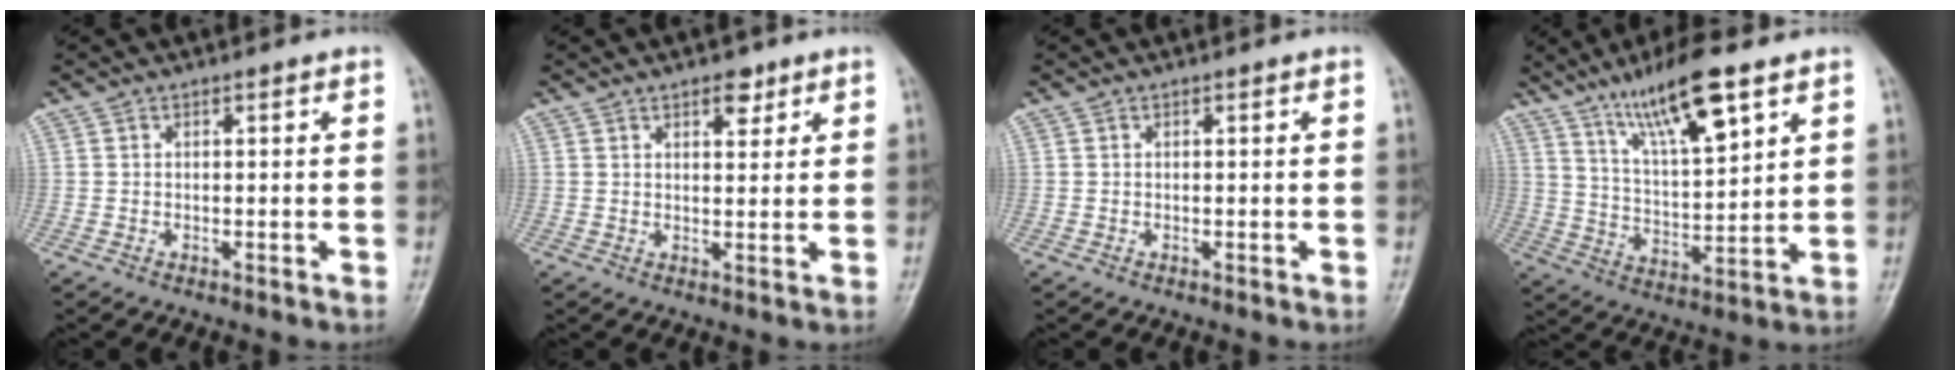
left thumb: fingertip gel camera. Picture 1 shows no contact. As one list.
[{"total": 3.6, "force": [2.2, 1.8, 2.2], "torque": [-0.014, -0.011, 0.031]}, {"total": 0.0}, {"total": 14.0, "force": [8.7, 3.2, 10.6], "torque": [-0.174, -0.041, 0.161]}]